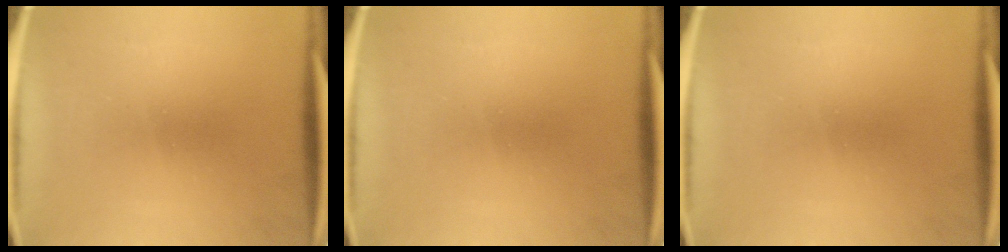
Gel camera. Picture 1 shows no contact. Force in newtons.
{"total": 0.0}
{"total": 0.0}